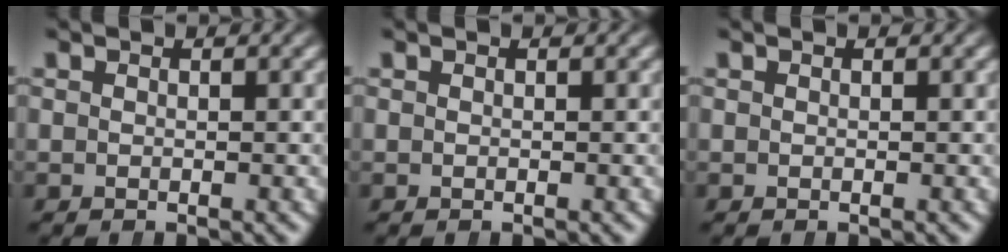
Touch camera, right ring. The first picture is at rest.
{"total": 0.0}
{"total": 0.0}